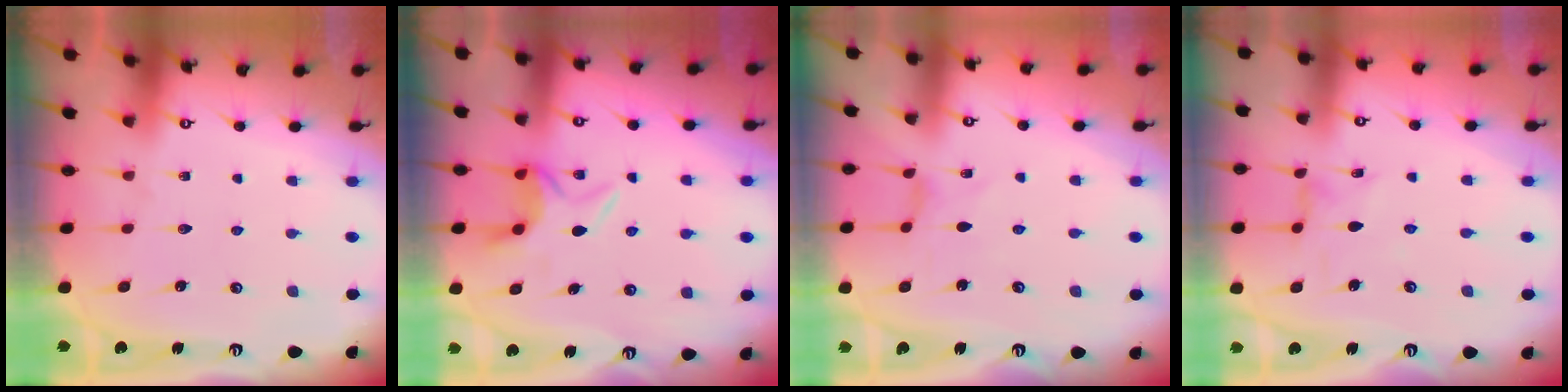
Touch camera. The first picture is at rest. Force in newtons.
{"total": 6.0, "press": 5.9, "slide": 1.2}
{"total": 0.0}
{"total": 1.9, "press": 1.9, "slide": 0.1}